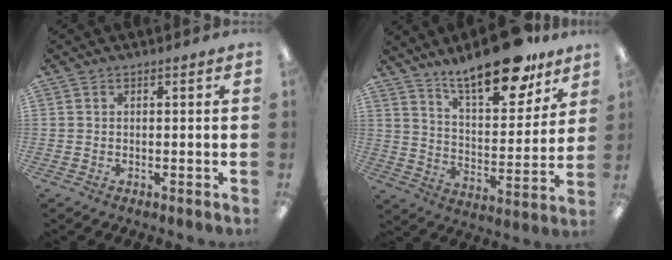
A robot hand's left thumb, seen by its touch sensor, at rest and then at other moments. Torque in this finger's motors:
{"motor_torque": [0.45, 0.36, 1.45, -1.32, 0.08]}